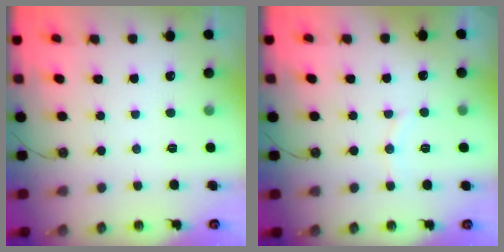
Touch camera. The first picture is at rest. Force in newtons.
{"total": 4.6, "press": 4.4, "slide": 1.2}